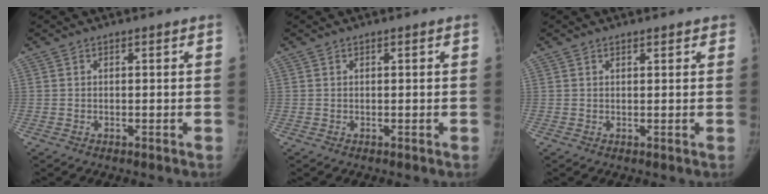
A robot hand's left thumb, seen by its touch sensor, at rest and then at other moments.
{"total": 0.0}
{"total": 1.2, "force": [1.0, 0.5, 0.5], "torque": [0.002, -0.004, 0.009]}